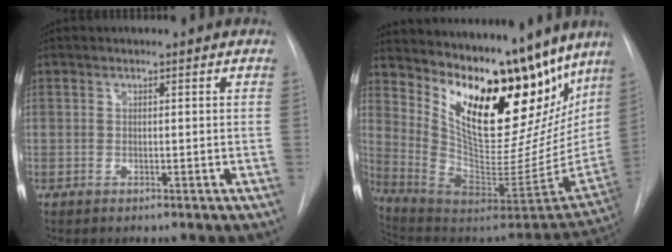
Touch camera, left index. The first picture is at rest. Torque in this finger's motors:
{"motor_torque": [0.77, -0.65, 1.05, 0.21]}